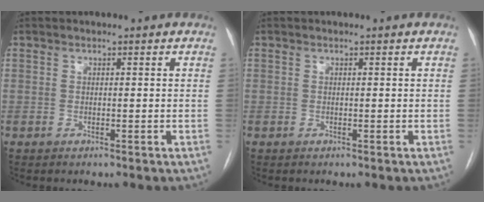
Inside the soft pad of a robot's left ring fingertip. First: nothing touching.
{"total": 0.0}